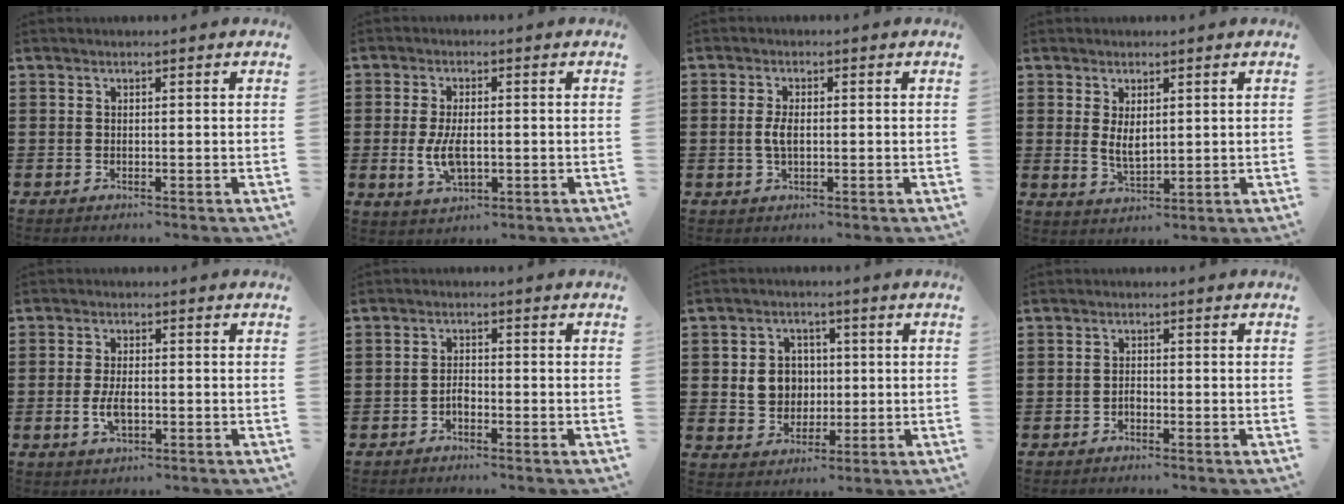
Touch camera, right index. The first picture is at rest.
{"total": 5.6, "force": [-0.7, 2.9, 4.7], "torque": [-0.106, -0.003, -0.015]}
{"total": 3.1, "force": [-0.1, 1.4, 2.8], "torque": [-0.068, -0.002, -0.009]}
{"total": 3.6, "force": [0.8, 1.9, 3.0], "torque": [-0.053, 0.001, 0.013]}
{"total": 3.9, "force": [-0.8, 1.9, 3.3], "torque": [-0.073, -0.001, -0.018]}
{"total": 1.7, "force": [-1.0, 0.9, 1.0], "torque": [-0.023, 0.002, -0.020]}
{"total": 6.0, "force": [0.5, 5.4, 2.6], "torque": [-0.052, 0.012, 0.005]}
{"total": 1.1, "force": [-0.6, 0.8, 0.6], "torque": [-0.014, -0.003, -0.012]}